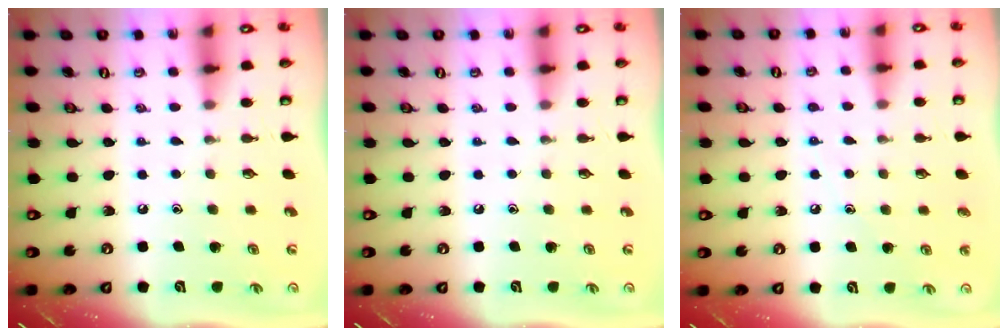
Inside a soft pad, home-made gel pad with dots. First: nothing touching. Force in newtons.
{"total": 0.0}
{"total": 5.4, "press": 5.4, "slide": 0.6}